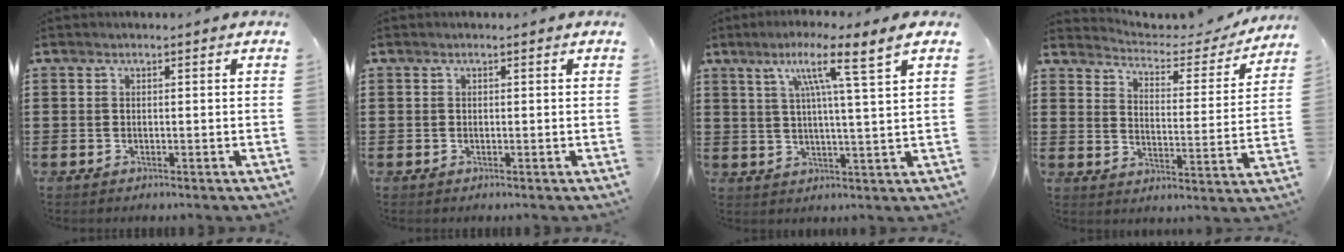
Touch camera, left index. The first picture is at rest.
{"total": 0.0}
{"total": 8.4, "force": [4.3, -0.7, 7.2], "torque": [-0.136, -0.010, 0.062]}
{"total": 3.7, "force": [3.6, 0.6, 0.7], "torque": [-0.040, -0.029, 0.055]}